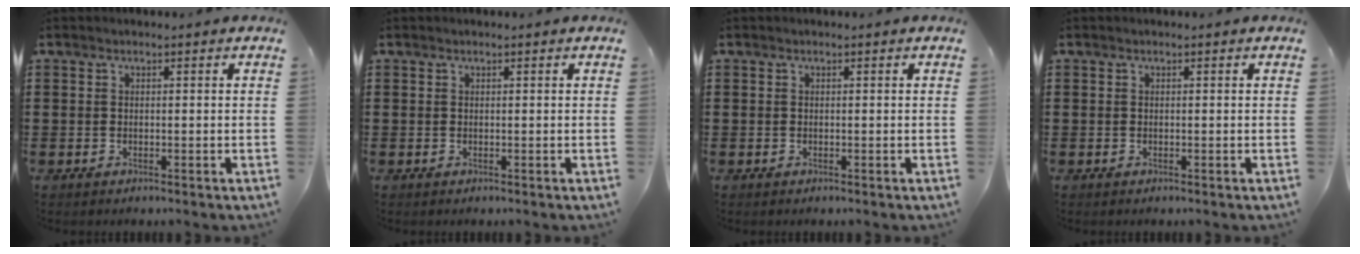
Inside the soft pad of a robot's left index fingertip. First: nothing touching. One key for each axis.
{"total": 0.0}
{"total": 0.0}
{"total": 0.0}